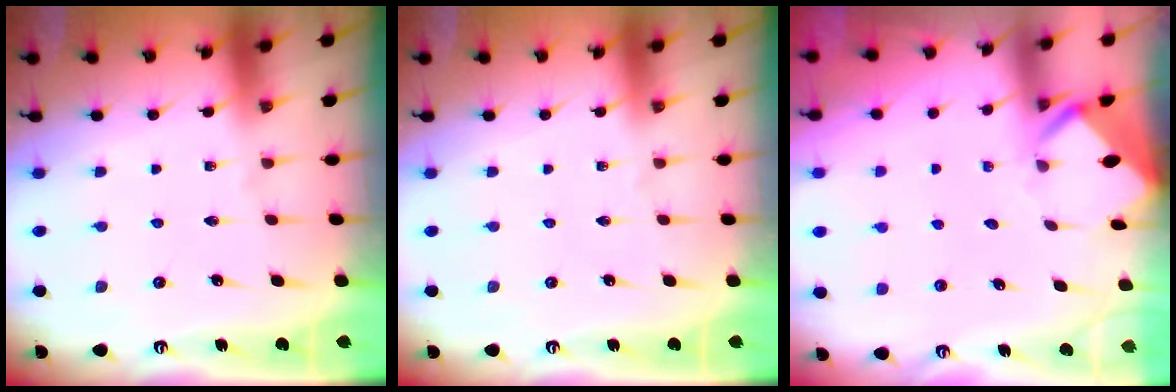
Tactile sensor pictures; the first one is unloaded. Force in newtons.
{"total": 0.0}
{"total": 3.1, "press": 3.1, "slide": 0.1}